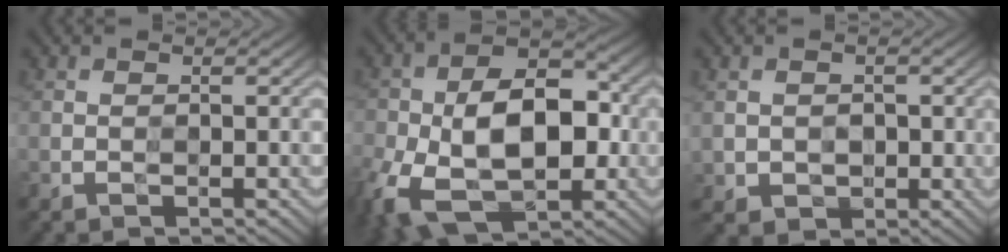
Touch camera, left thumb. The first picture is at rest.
{"total": 15.3, "force": [-4.3, 9.1, 11.5], "torque": [-0.221, -0.030, -0.071]}
{"total": 2.7, "force": [0.1, 2.6, 0.7], "torque": [-0.026, -0.011, 0.000]}